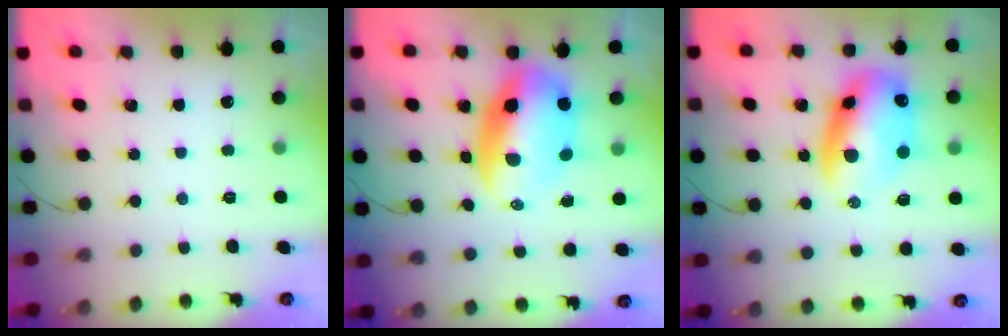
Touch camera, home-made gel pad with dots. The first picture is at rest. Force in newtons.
{"total": 12.4, "press": 12.0, "slide": 2.8}
{"total": 14.5, "press": 14.1, "slide": 3.5}